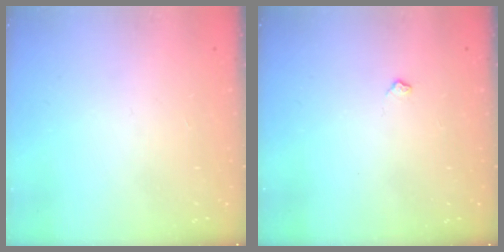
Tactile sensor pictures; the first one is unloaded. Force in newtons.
{"total": 3.6, "press": 3.6, "slide": 0.6}